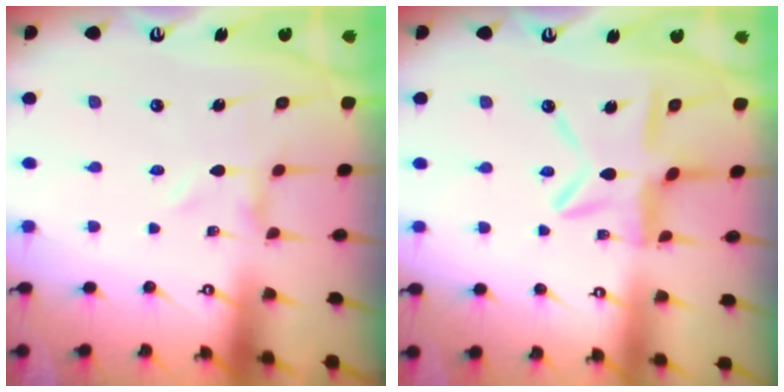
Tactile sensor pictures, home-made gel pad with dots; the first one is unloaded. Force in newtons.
{"total": 11.4, "press": 11.3, "slide": 0.9}